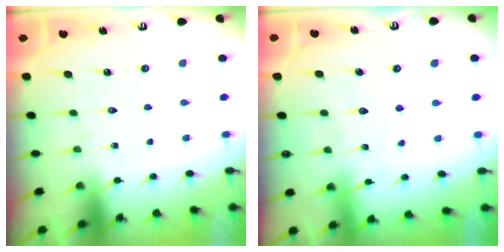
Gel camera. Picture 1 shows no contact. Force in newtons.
{"total": 6.3, "press": 6.3, "slide": 0.4}